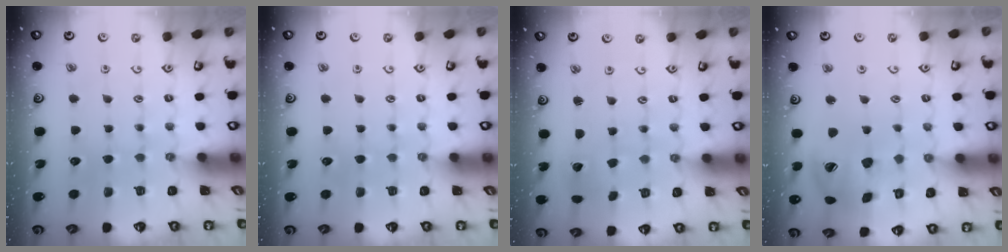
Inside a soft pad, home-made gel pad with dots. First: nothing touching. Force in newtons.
{"total": 0.0}
{"total": 1.8, "press": 1.7, "slide": 0.3}
{"total": 16.6, "press": 16.4, "slide": 2.5}